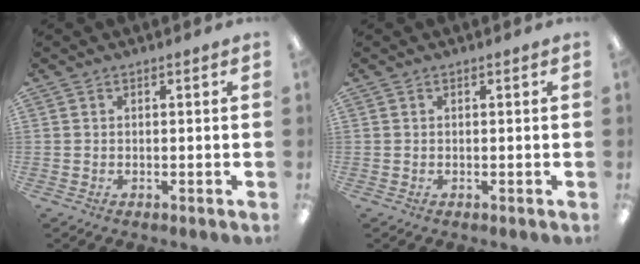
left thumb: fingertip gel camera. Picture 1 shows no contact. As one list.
[{"total": 0.0}]